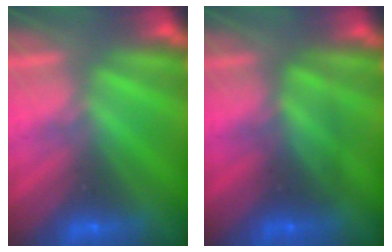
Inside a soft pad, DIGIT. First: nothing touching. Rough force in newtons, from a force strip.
{"total": 2.4}